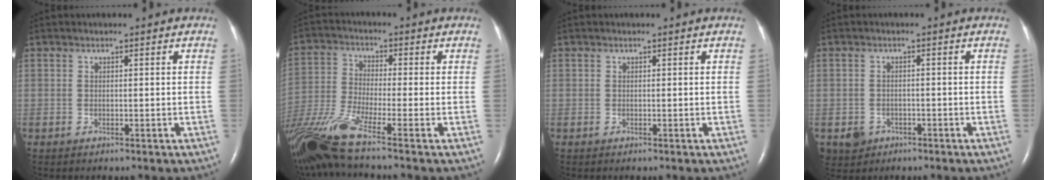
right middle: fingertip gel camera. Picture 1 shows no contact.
{"total": 13.0, "force": [-9.7, -0.8, 8.7], "torque": [-0.192, -0.031, -0.190]}
{"total": 0.0}
{"total": 3.2, "force": [-1.5, 2.8, 0.6], "torque": [-0.015, 0.004, -0.018]}